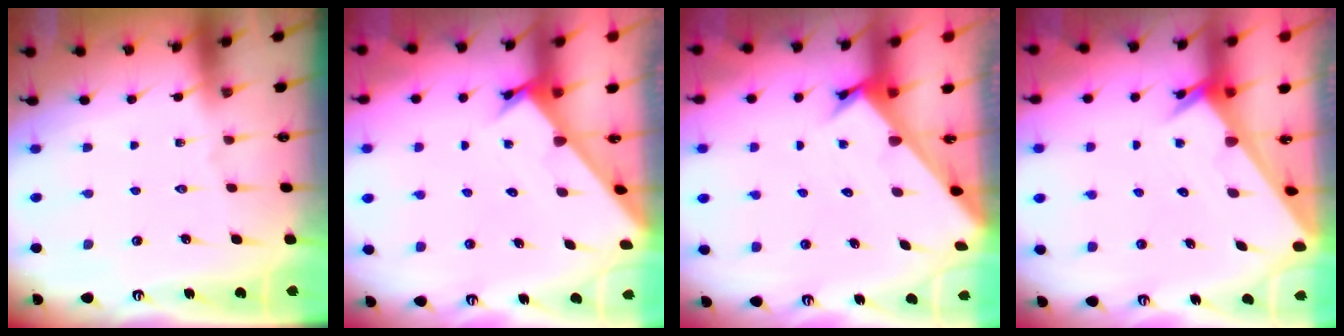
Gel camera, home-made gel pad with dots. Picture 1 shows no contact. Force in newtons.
{"total": 2.2, "press": 2.2, "slide": 0.1}
{"total": 2.6, "press": 2.6, "slide": 0.2}
{"total": 3.3, "press": 3.3, "slide": 0.3}